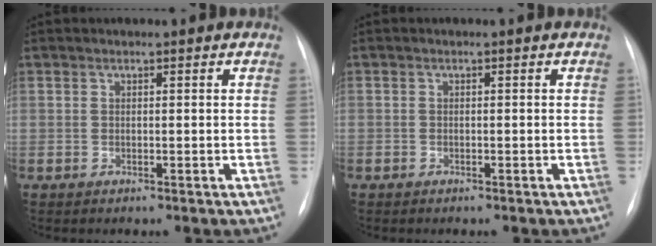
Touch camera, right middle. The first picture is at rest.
{"total": 0.6, "force": [-0.4, 0.4, 0.0], "torque": [-0.008, 0.003, -0.008]}